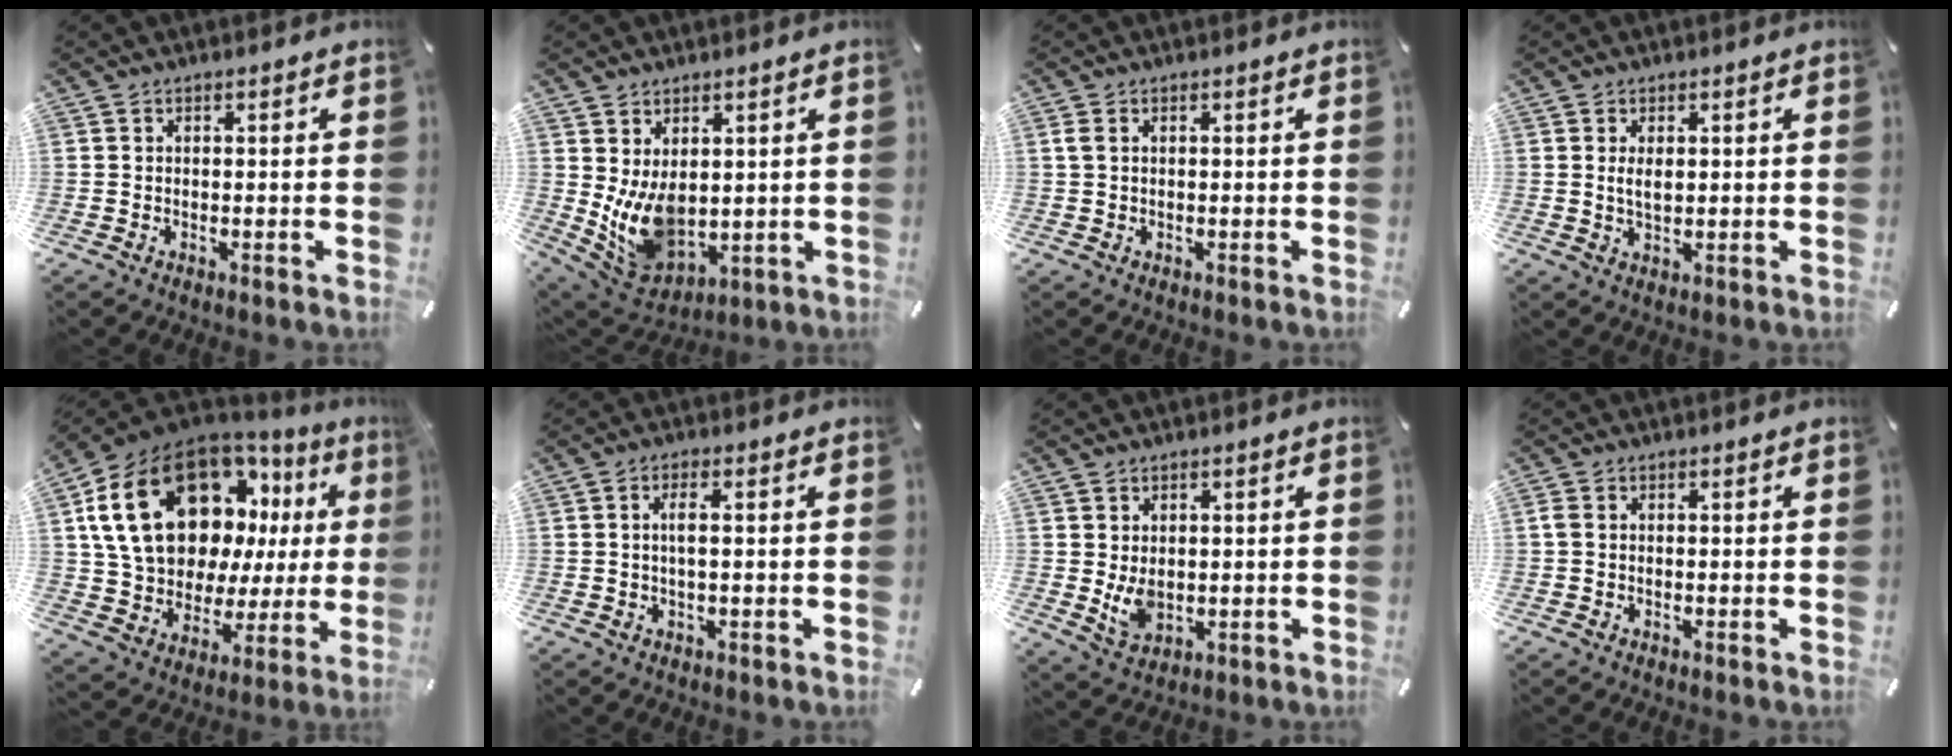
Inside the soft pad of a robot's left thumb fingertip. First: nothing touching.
{"total": 10.7, "force": [1.3, 8.0, 7.0], "torque": [-0.156, -0.025, 0.032]}
{"total": 1.1, "force": [0.2, 0.5, 0.9], "torque": [-0.019, 0.002, 0.003]}
{"total": 2.7, "force": [0.6, 1.3, 2.2], "torque": [-0.048, 0.003, 0.010]}
{"total": 25.4, "force": [9.4, 16.5, 16.9], "torque": [-0.301, -0.043, 0.185]}
{"total": 3.2, "force": [0.3, 0.8, 3.1], "torque": [-0.060, 0.001, 0.003]}
{"total": 5.3, "force": [0.6, 4.0, 3.4], "torque": [-0.065, -0.010, 0.011]}
{"total": 1.1, "force": [-0.2, 0.7, 0.9], "torque": [-0.018, 0.002, -0.004]}